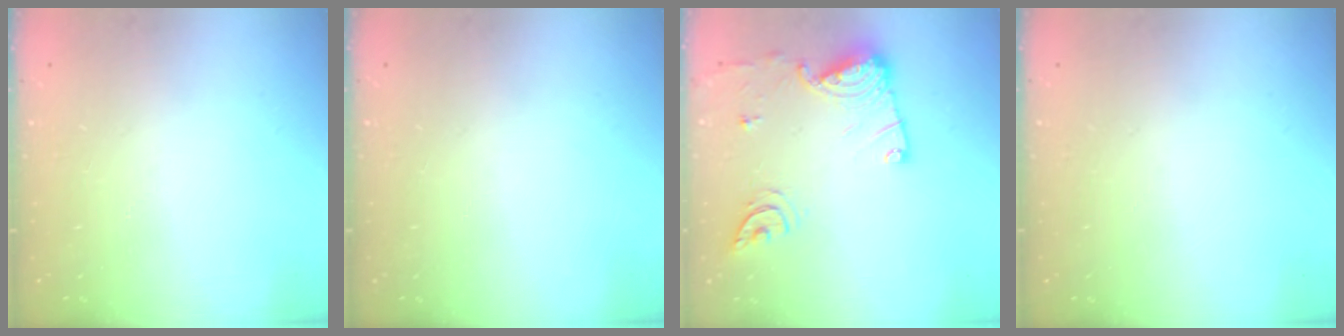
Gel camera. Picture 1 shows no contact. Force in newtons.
{"total": 0.0}
{"total": 14.2, "press": 14.2, "slide": 1.4}
{"total": 0.0}